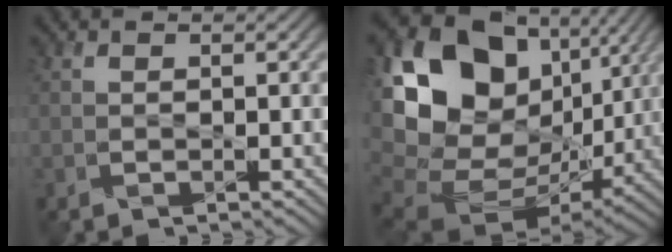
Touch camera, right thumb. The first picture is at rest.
{"total": 19.7, "force": [4.3, 14.7, 12.4], "torque": [-0.271, -0.007, 0.114]}